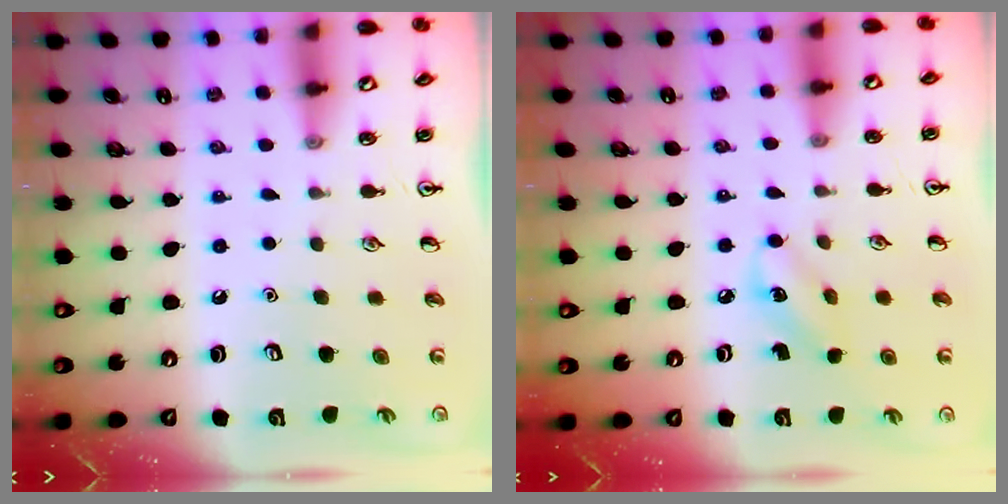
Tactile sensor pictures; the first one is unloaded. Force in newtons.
{"total": 3.5, "press": 3.3, "slide": 1.1}